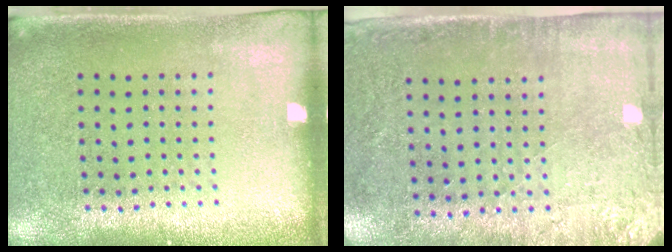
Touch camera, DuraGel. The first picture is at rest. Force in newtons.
{"total": 2.8, "press": 2.3, "slide": 1.6}